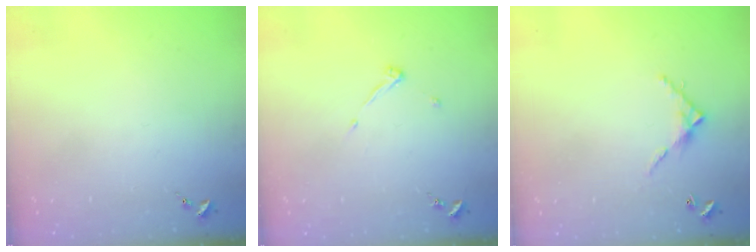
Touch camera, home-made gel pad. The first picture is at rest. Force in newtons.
{"total": 3.9, "press": 3.9, "slide": 0.5}
{"total": 6.3, "press": 6.3, "slide": 0.5}